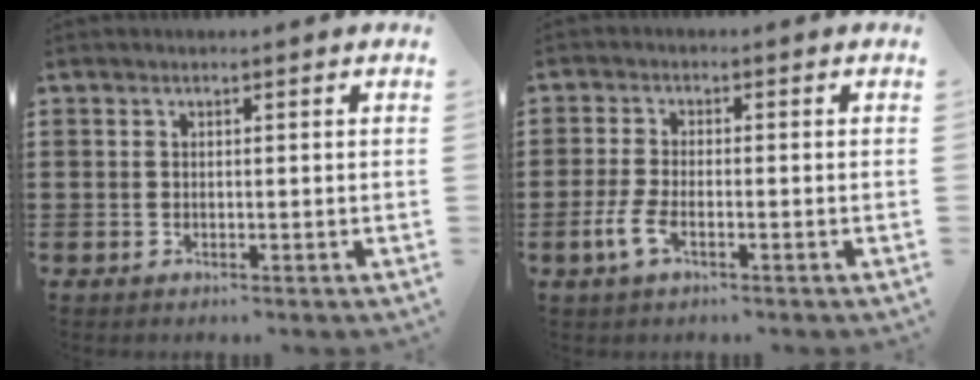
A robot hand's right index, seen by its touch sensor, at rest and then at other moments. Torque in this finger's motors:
{"motor_torque": [2.14, 0.00, 0.01, 0.00]}